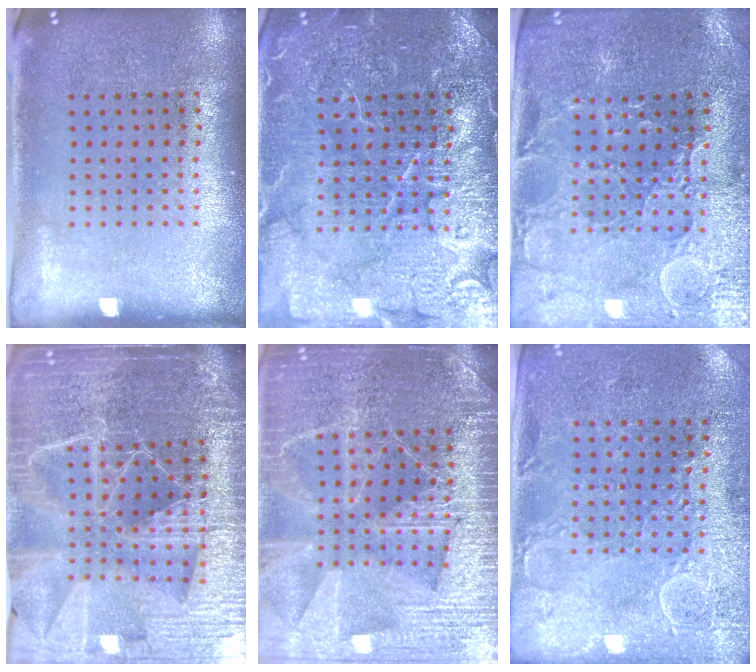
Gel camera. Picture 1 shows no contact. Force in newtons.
{"total": 7.2, "press": 7.1, "slide": 1.1}
{"total": 1.9, "press": 1.8, "slide": 0.5}
{"total": 6.2, "press": 5.4, "slide": 3.0}
{"total": 6.5, "press": 6.4, "slide": 0.7}
{"total": 2.7, "press": 2.6, "slide": 0.8}